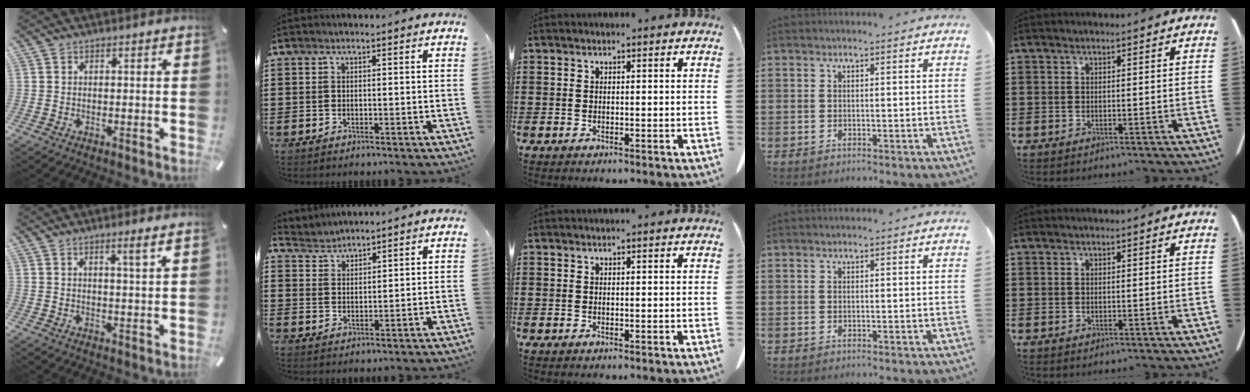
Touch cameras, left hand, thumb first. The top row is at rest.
{"thumb": {"total": 3.4, "force": [2.0, -0.1, 2.8], "torque": [-0.051, -0.006, 0.031]}, "index": {"total": 2.5, "force": [2.5, 0.3, -0.5], "torque": [0.001, -0.005, 0.046]}}